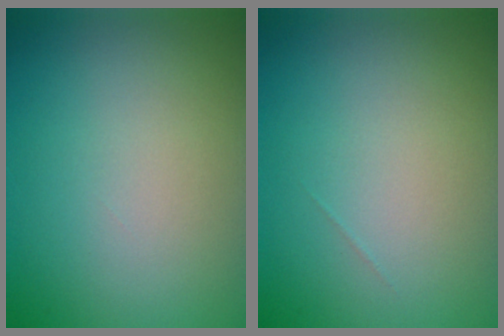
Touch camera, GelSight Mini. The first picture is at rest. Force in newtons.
{"total": 0.0}